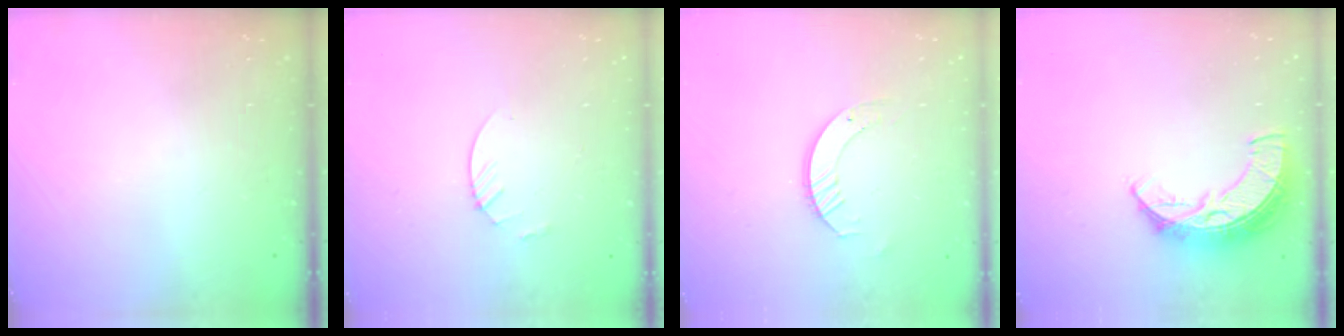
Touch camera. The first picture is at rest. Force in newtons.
{"total": 3.0, "press": 3.0, "slide": 0.3}
{"total": 5.7, "press": 5.7, "slide": 0.3}
{"total": 9.6, "press": 9.6, "slide": 0.6}